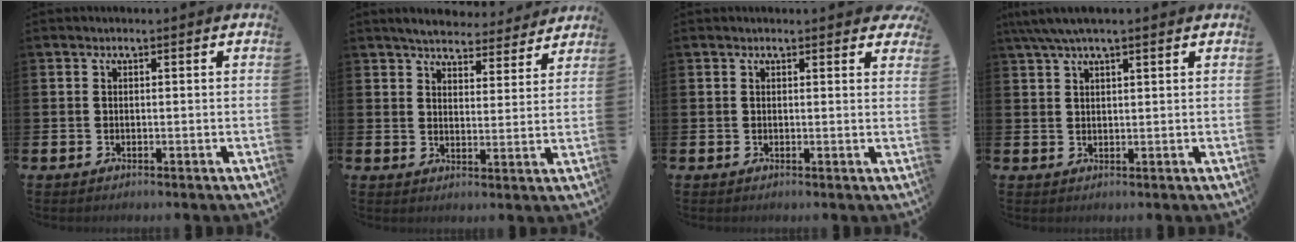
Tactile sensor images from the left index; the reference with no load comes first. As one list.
[{"total": 5.0, "force": [4.9, 1.0, 0.5], "torque": [-0.022, -0.033, 0.084]}, {"total": 0.8, "force": [0.8, 0.3, 0.0], "torque": [0.011, -0.002, 0.011]}, {"total": 4.0, "force": [3.1, 0.7, 2.5], "torque": [-0.055, 0.001, 0.058]}]